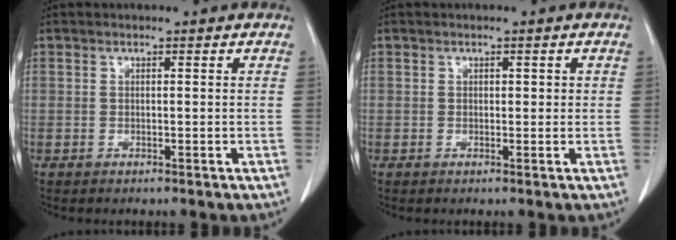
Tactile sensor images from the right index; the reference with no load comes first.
{"total": 1.2, "force": [0.3, 0.8, 1.0], "torque": [-0.009, 0.004, 0.003]}